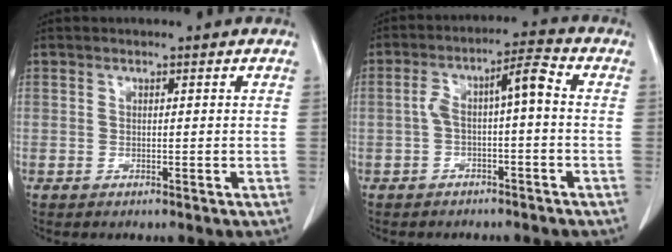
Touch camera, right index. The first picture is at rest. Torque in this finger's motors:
{"motor_torque": [0.42, -0.05, 0.17, 0.06]}